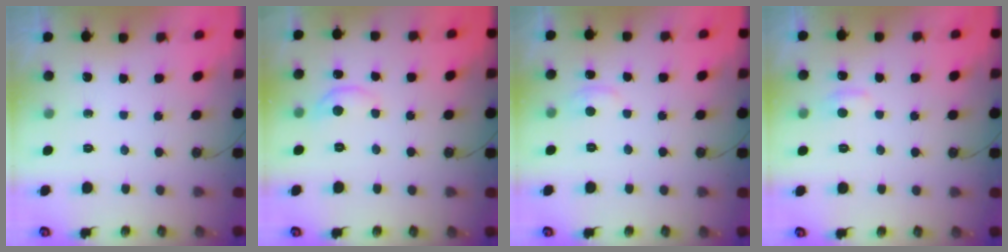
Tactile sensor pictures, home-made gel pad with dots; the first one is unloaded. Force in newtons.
{"total": 3.0, "press": 2.9, "slide": 0.5}
{"total": 2.0, "press": 1.9, "slide": 0.6}
{"total": 1.0, "press": 0.7, "slide": 0.7}